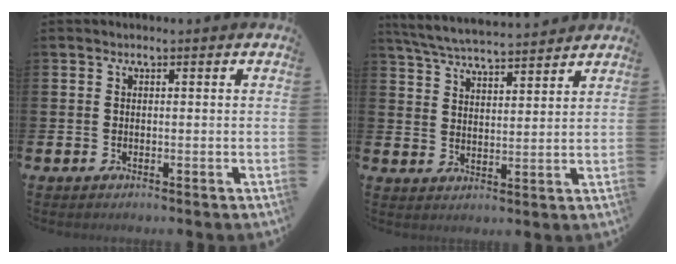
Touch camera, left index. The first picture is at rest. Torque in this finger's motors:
{"motor_torque": [0.94, -1.20, 0.14, 0.10]}